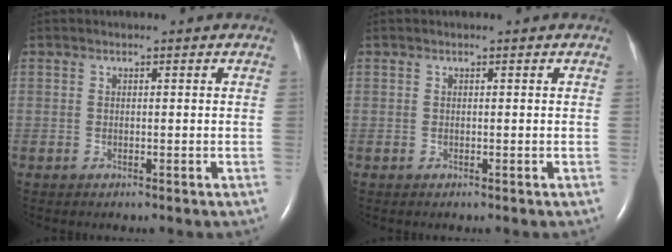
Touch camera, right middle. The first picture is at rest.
{"total": 0.0}